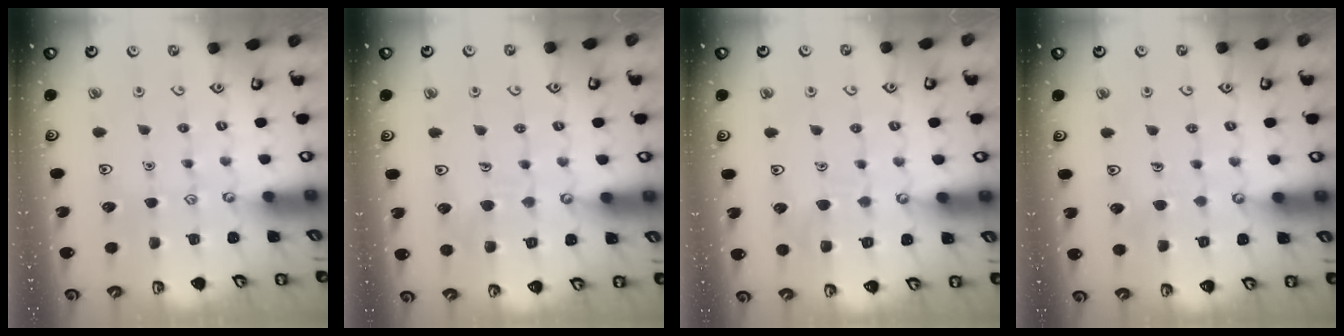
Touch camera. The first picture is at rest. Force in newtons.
{"total": 7.8, "press": 7.8, "slide": 0.4}
{"total": 6.7, "press": 6.7, "slide": 0.7}
{"total": 2.3, "press": 2.3, "slide": 0.1}